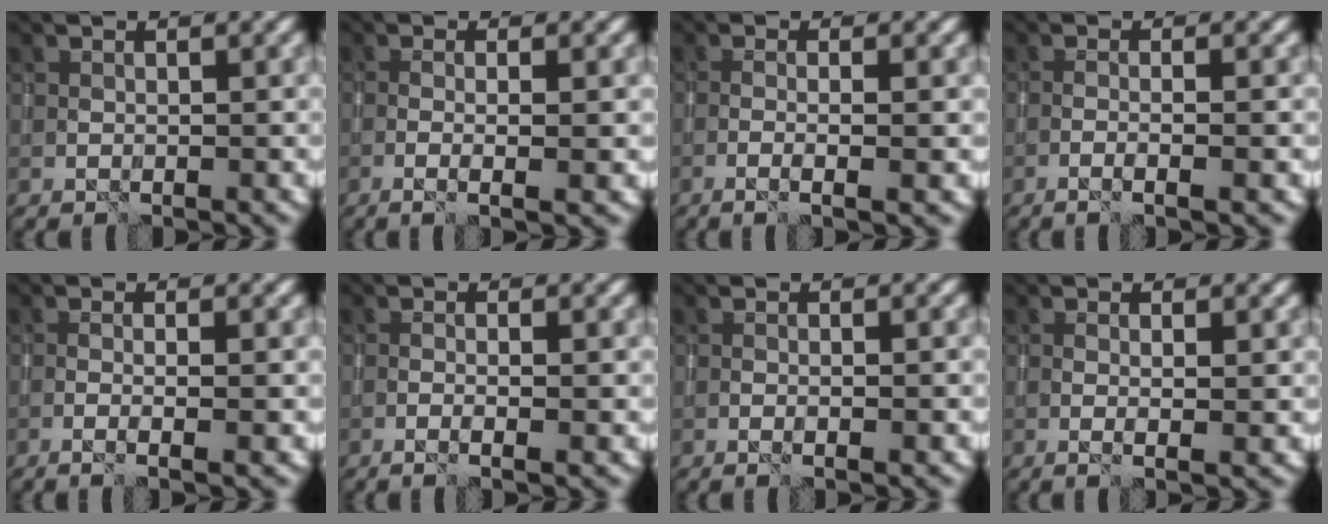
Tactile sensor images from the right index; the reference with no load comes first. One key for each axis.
{"total": 3.1, "fx": -0.6, "fy": 0.5, "fz": 3.0, "tx": -0.048, "ty": 0.001, "tz": -0.014}
{"total": 2.9, "fx": -0.8, "fy": 0.4, "fz": 2.7, "tx": -0.044, "ty": 0.003, "tz": -0.021}
{"total": 2.4, "fx": -1.0, "fy": 0.2, "fz": 2.2, "tx": -0.032, "ty": 0.008, "tz": -0.025}
{"total": 2.4, "fx": -0.7, "fy": 0.3, "fz": 2.2, "tx": -0.036, "ty": 0.003, "tz": -0.019}
{"total": 1.9, "fx": -0.7, "fy": 0.1, "fz": 1.8, "tx": -0.033, "ty": 0.002, "tz": -0.015}
{"total": 1.4, "fx": -0.5, "fy": -0.1, "fz": 1.3, "tx": -0.023, "ty": 0.005, "tz": -0.009}
{"total": 2.2, "fx": 0.0, "fy": 0.1, "fz": 2.2, "tx": -0.037, "ty": -0.002, "tz": 0.002}